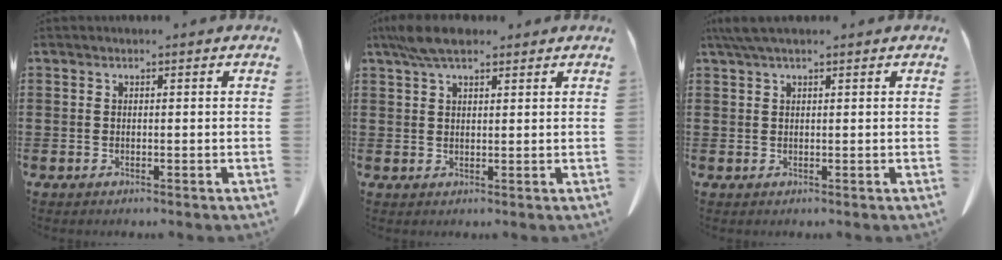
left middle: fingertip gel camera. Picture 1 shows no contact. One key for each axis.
{"total": 5.3, "fx": 3.9, "fy": 1.7, "fz": 3.2, "tx": -0.072, "ty": 0.000, "tz": 0.072}
{"total": 2.3, "fx": 1.4, "fy": 0.4, "fz": 1.8, "tx": -0.038, "ty": 0.001, "tz": 0.027}